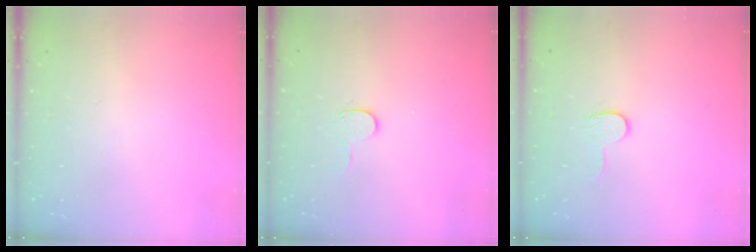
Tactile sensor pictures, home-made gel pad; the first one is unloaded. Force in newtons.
{"total": 4.1, "press": 4.1, "slide": 0.4}
{"total": 5.4, "press": 5.4, "slide": 0.5}